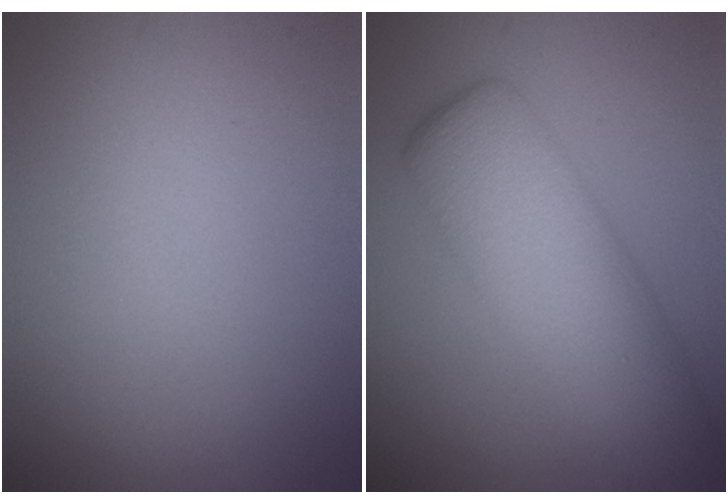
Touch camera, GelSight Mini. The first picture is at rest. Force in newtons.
{"total": 7.6, "press": 7.6, "slide": 0.2}